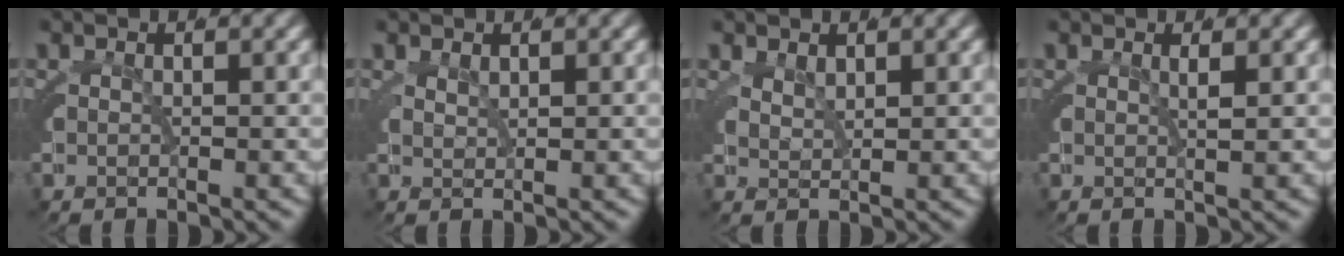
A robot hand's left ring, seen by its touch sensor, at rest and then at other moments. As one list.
[{"total": 0.6, "force": [0.5, 0.1, -0.2], "torque": [0.003, -0.001, 0.010]}, {"total": 1.1, "force": [0.8, 0.7, 0.0], "torque": [-0.006, -0.004, 0.015]}, {"total": 0.9, "force": [0.3, -0.7, 0.3], "torque": [0.003, -0.003, 0.009]}]